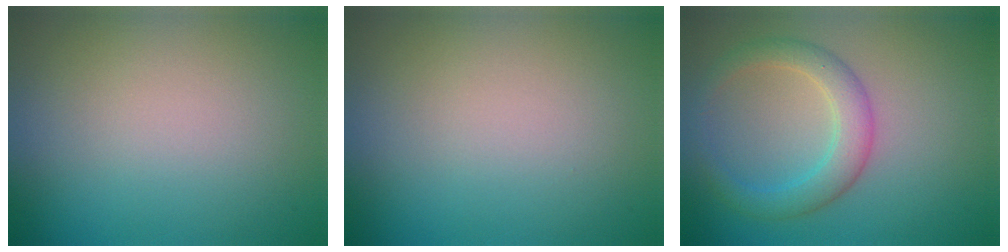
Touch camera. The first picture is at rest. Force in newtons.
{"total": 0.0}
{"total": 3.6, "press": 3.6, "slide": 0.1}